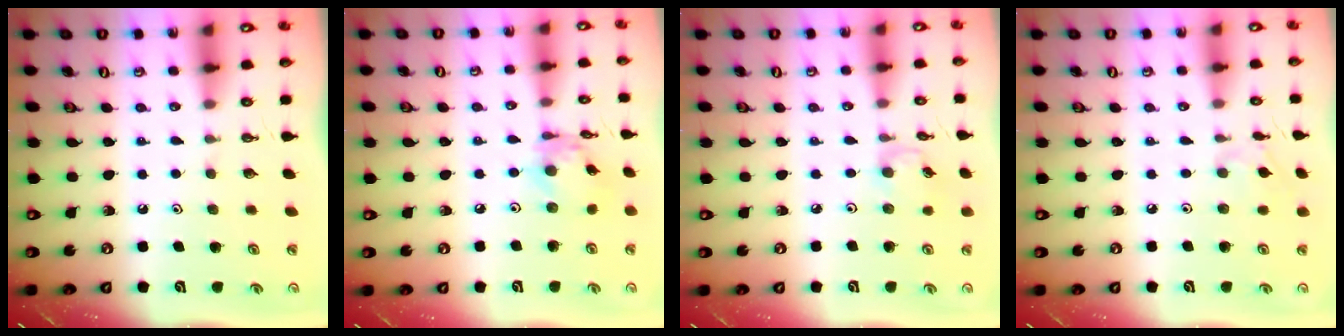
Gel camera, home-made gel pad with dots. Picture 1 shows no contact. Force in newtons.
{"total": 7.1, "press": 7.1, "slide": 0.4}
{"total": 3.3, "press": 3.2, "slide": 0.3}
{"total": 3.5, "press": 3.5, "slide": 0.2}